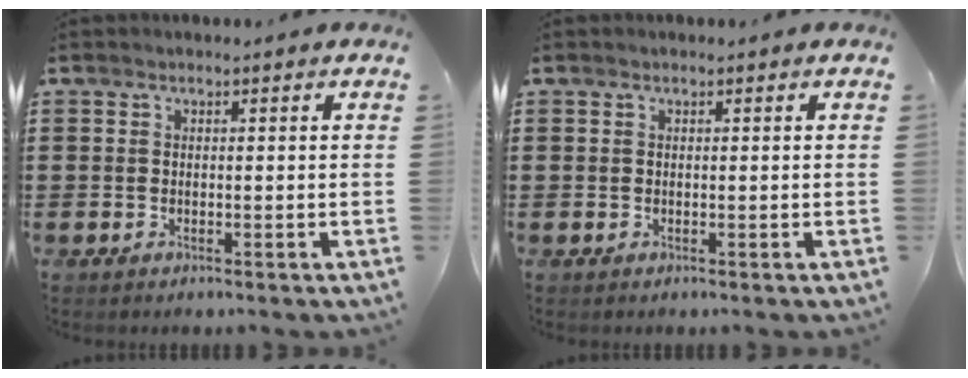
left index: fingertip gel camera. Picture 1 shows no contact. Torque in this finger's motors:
{"motor_torque": [-0.08, -0.07, -0.12, -0.07]}